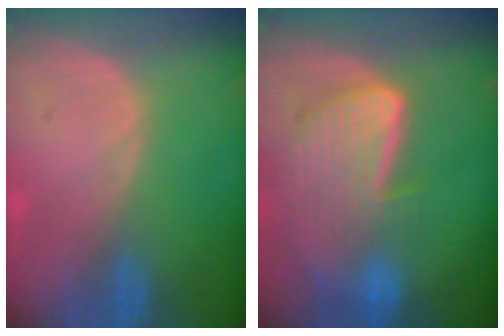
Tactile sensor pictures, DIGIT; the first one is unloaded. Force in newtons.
{"total": 9.3, "press": 8.1, "slide": 4.6}